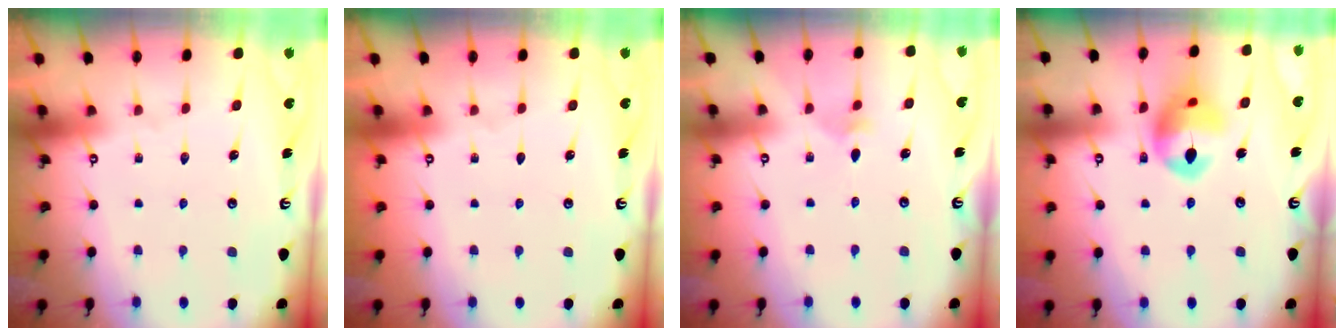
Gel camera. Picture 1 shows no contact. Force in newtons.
{"total": 0.0}
{"total": 2.3, "press": 2.3, "slide": 0.6}
{"total": 13.3, "press": 13.1, "slide": 1.8}